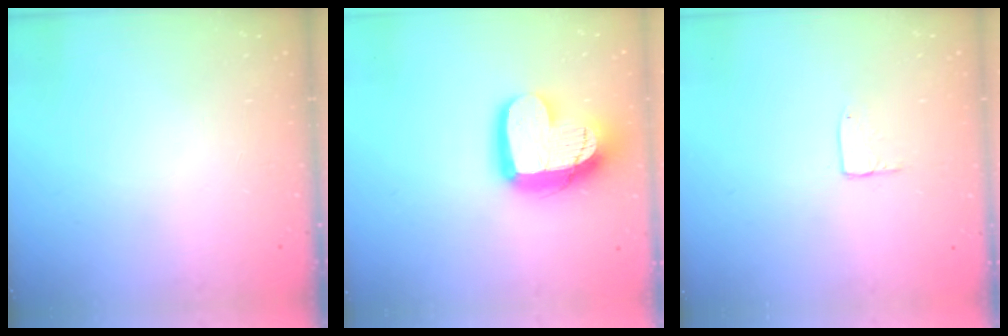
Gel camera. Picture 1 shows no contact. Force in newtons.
{"total": 17.1, "press": 17.0, "slide": 1.5}
{"total": 3.8, "press": 3.8, "slide": 0.3}